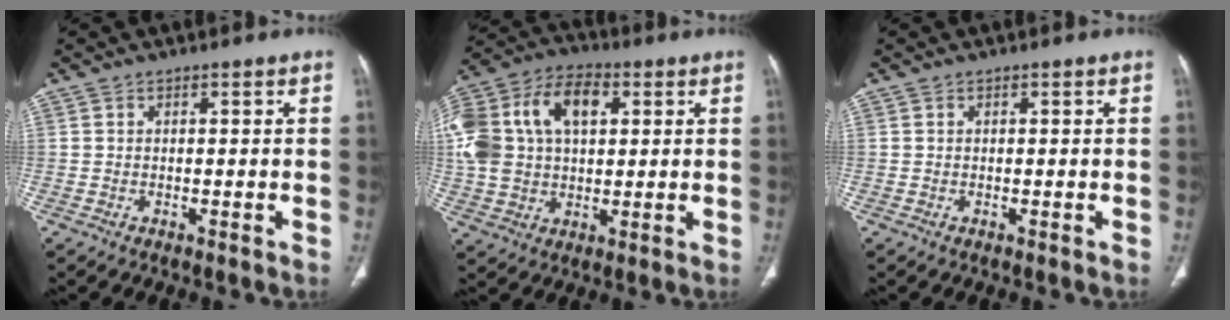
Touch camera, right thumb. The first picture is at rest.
{"total": 24.9, "force": [6.3, 16.5, 17.6], "torque": [-0.392, 0.051, 0.116]}
{"total": 0.0}